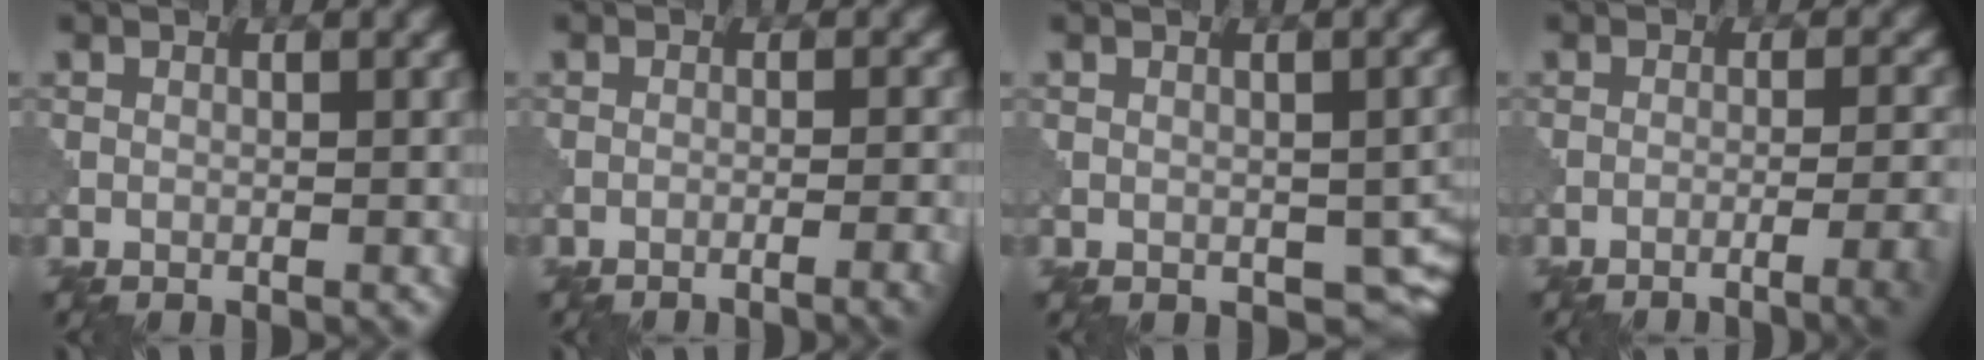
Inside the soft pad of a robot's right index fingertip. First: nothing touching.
{"total": 3.9, "force": [-2.4, 0.9, 2.9], "torque": [-0.031, 0.015, -0.042]}
{"total": 3.9, "force": [-0.6, 2.7, 2.7], "torque": [-0.034, -0.018, 0.000]}
{"total": 5.0, "force": [-2.9, 1.2, 3.9], "torque": [-0.046, 0.008, -0.045]}